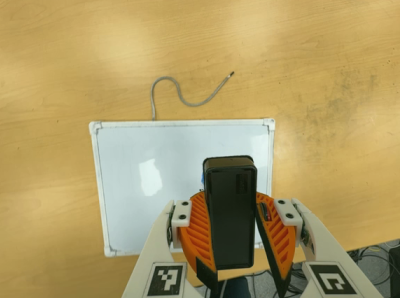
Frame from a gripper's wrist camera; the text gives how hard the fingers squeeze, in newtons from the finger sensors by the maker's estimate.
{"total": 8.2, "left": 9.1, "right": 7.2}